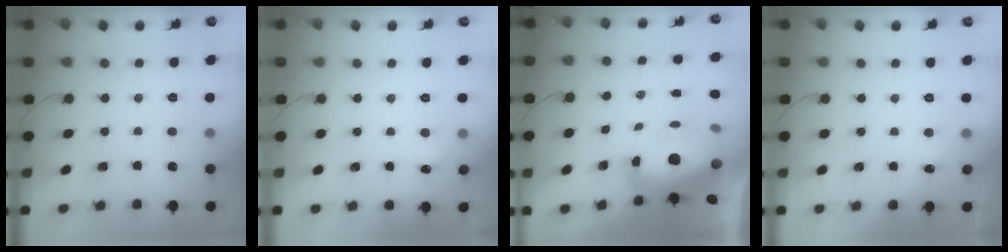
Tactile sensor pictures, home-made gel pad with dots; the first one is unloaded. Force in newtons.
{"total": 3.8, "press": 3.6, "slide": 1.2}
{"total": 15.1, "press": 11.1, "slide": 10.3}
{"total": 3.0, "press": 2.7, "slide": 1.3}